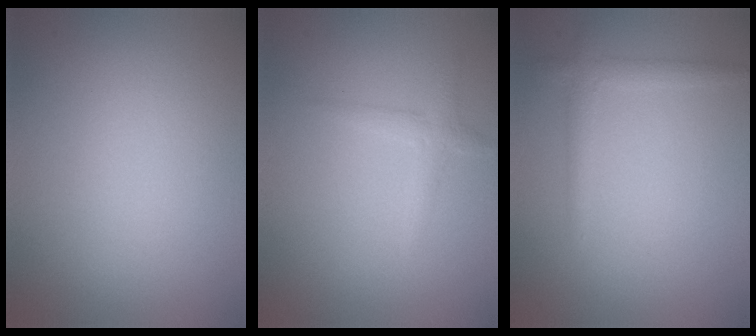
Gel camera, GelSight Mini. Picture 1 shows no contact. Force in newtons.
{"total": 1.5, "press": 1.5, "slide": 0.0}
{"total": 1.6, "press": 1.6, "slide": 0.1}